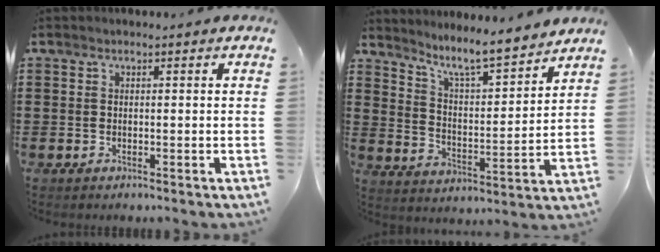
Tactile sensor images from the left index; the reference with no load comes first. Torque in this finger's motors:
{"motor_torque": [0.36, -0.35, 0.44, 0.14]}